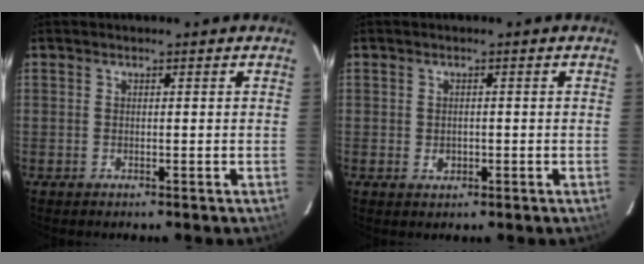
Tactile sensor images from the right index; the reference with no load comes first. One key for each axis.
{"total": 1.9, "fx": -0.4, "fy": 1.7, "fz": 0.8, "tx": -0.012, "ty": 0.002, "tz": -0.003}